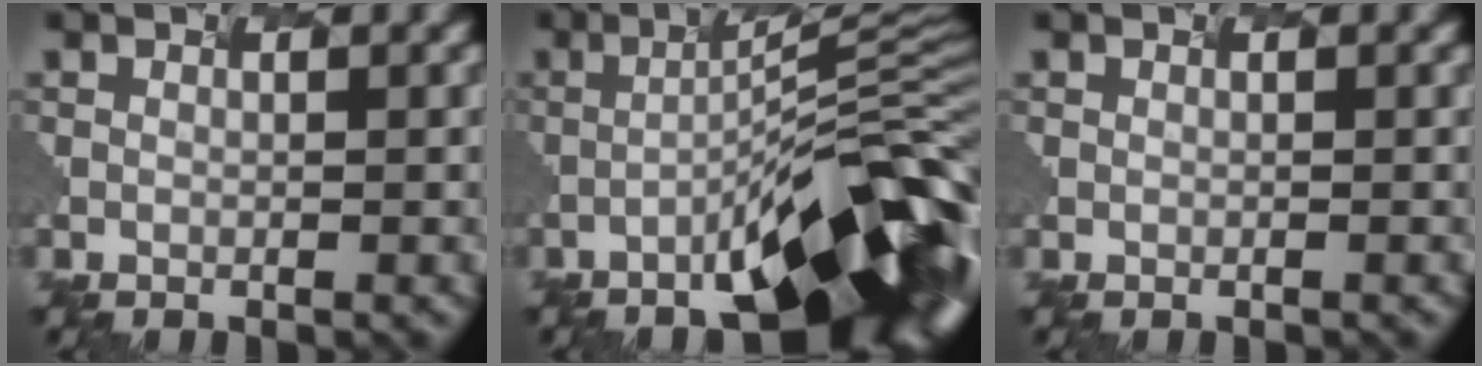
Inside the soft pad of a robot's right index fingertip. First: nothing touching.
{"total": 15.1, "force": [-6.7, 3.7, 13.0], "torque": [-0.161, 0.018, -0.098]}
{"total": 0.0}